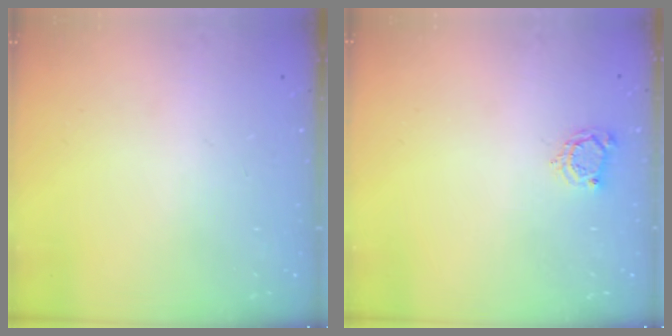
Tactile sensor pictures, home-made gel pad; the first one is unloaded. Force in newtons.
{"total": 3.8, "press": 3.8, "slide": 0.3}